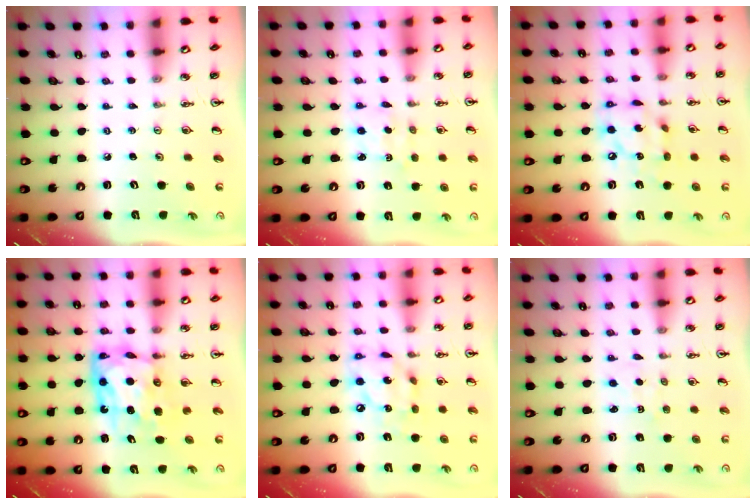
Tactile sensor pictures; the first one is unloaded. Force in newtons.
{"total": 2.2, "press": 2.2, "slide": 0.4}
{"total": 12.5, "press": 12.5, "slide": 0.9}
{"total": 11.0, "press": 11.0, "slide": 0.8}
{"total": 13.1, "press": 13.1, "slide": 1.4}
{"total": 1.2, "press": 1.2, "slide": 0.2}